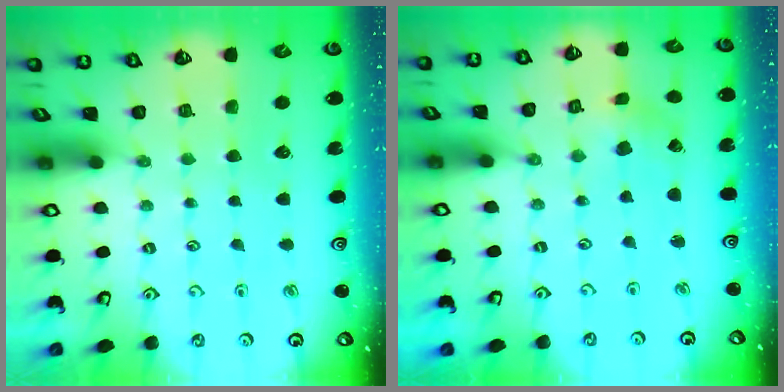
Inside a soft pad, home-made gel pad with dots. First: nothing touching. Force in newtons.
{"total": 0.5, "press": 0.5, "slide": 0.2}